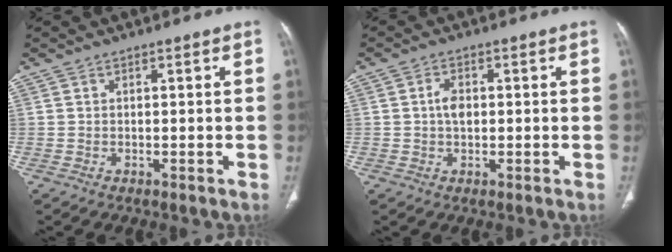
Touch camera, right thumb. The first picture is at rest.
{"total": 3.1, "force": [0.1, 2.0, 2.3], "torque": [-0.039, 0.004, -0.002]}